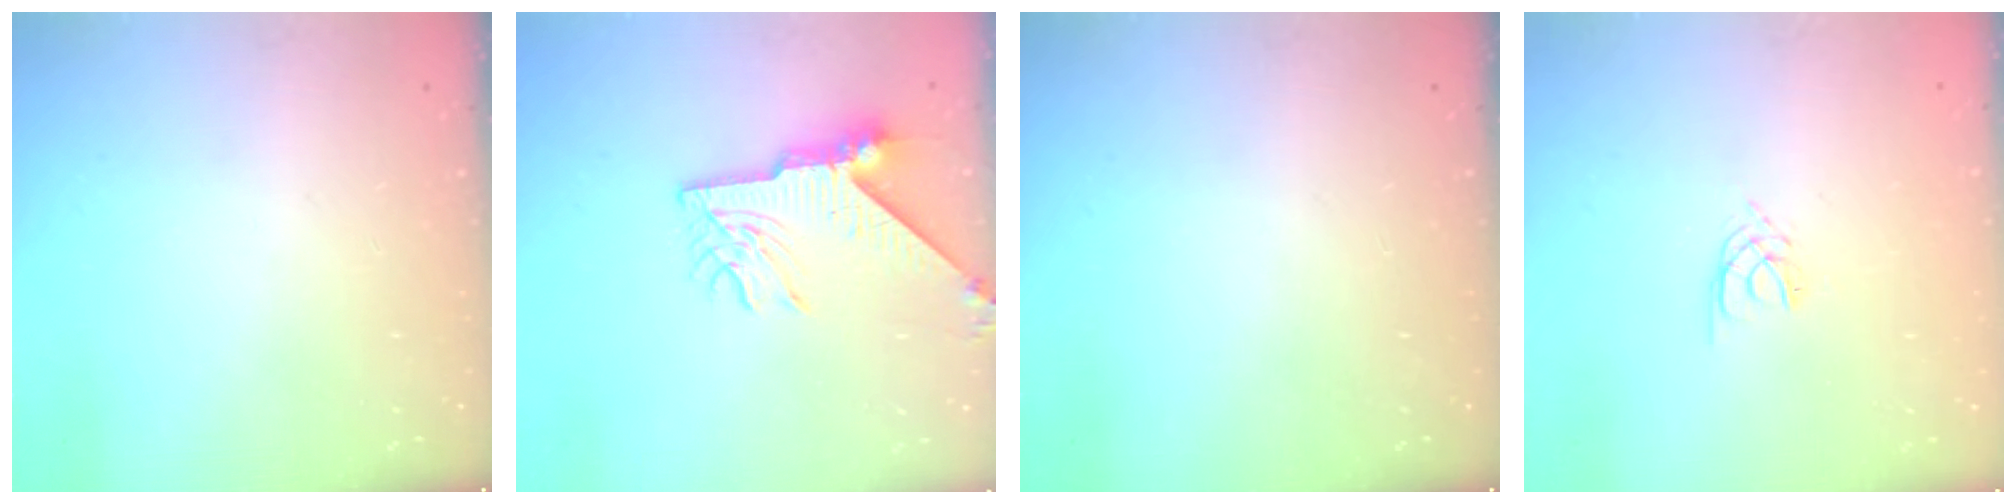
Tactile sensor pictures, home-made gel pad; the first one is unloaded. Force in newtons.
{"total": 8.9, "press": 8.9, "slide": 1.1}
{"total": 0.0}
{"total": 2.1, "press": 2.1, "slide": 0.3}